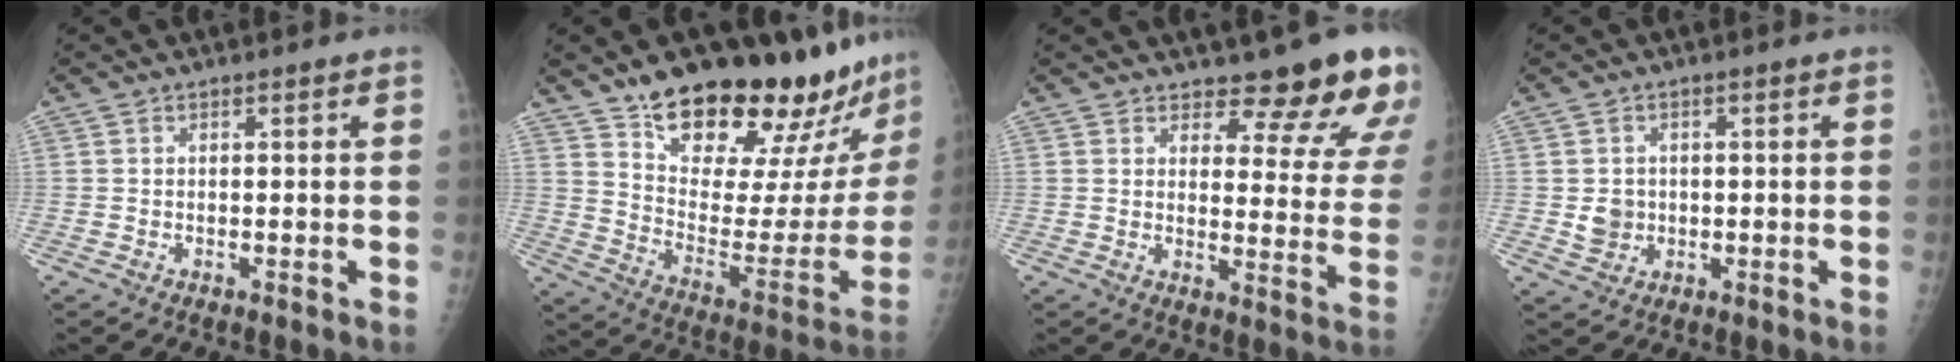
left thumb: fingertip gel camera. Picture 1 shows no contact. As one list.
[{"total": 27.6, "force": [22.2, 7.9, 14.3], "torque": [-0.175, -0.133, 0.317]}, {"total": 14.2, "force": [12.0, 4.6, 6.1], "torque": [-0.023, -0.092, 0.131]}, {"total": 3.7, "force": [-0.1, 3.4, 1.5], "torque": [-0.008, 0.002, 0.004]}]